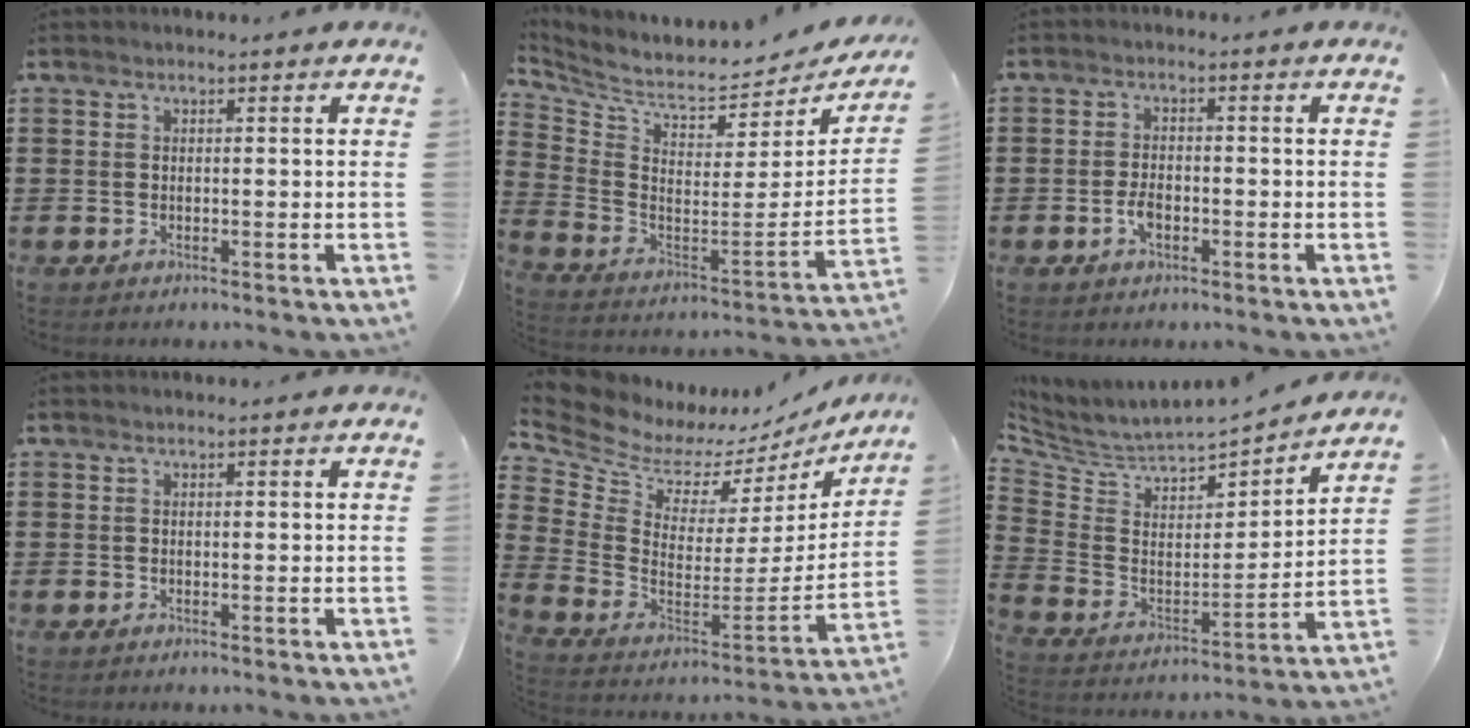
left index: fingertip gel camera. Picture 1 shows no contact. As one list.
[{"total": 5.1, "force": [4.7, 0.7, 1.9], "torque": [-0.066, -0.057, 0.074]}, {"total": 2.8, "force": [-1.1, 1.4, 2.2], "torque": [-0.056, -0.002, -0.025]}, {"total": 0.0}, {"total": 6.5, "force": [5.2, 3.4, 1.8], "torque": [-0.080, -0.057, 0.087]}, {"total": 4.3, "force": [3.9, 1.8, 0.6], "torque": [-0.043, -0.045, 0.061]}]